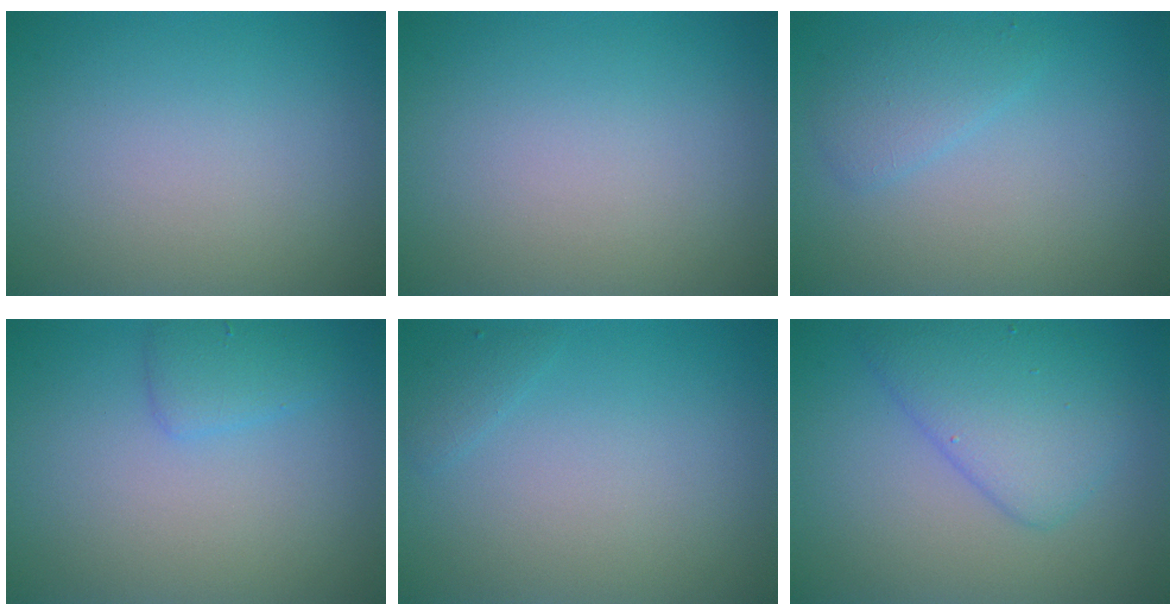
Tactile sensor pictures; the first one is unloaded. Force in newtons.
{"total": 0.0}
{"total": 2.0, "press": 2.0, "slide": 0.1}
{"total": 1.9, "press": 1.9, "slide": 0.1}
{"total": 0.8, "press": 0.8, "slide": 0.1}
{"total": 4.6, "press": 4.6, "slide": 0.1}